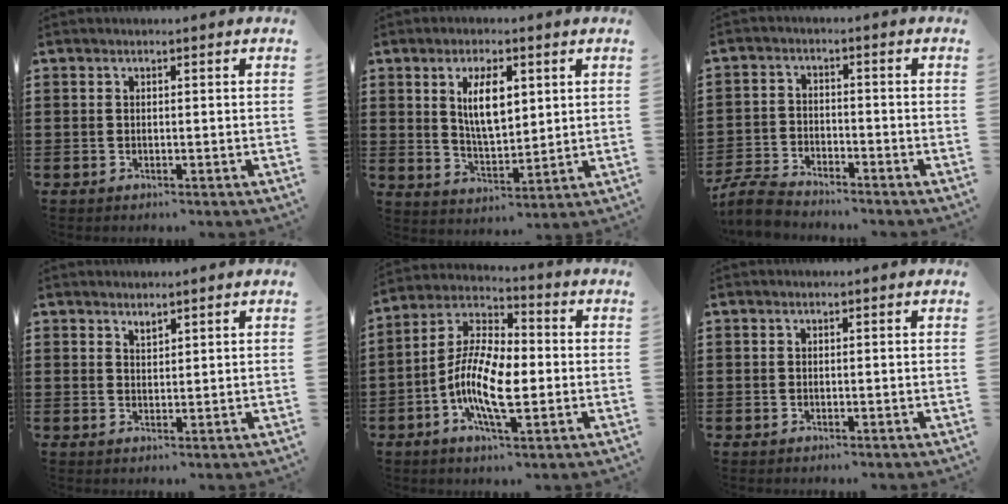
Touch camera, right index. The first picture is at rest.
{"total": 7.2, "force": [2.4, 2.9, 6.1], "torque": [-0.113, 0.000, 0.038]}
{"total": 4.9, "force": [-4.7, 0.8, 1.2], "torque": [-0.050, -0.006, -0.101]}
{"total": 1.3, "force": [1.3, 0.3, 0.2], "torque": [-0.006, -0.001, 0.025]}
{"total": 11.6, "force": [-3.0, 4.8, 10.1], "torque": [-0.225, -0.004, -0.061]}
{"total": 0.0}